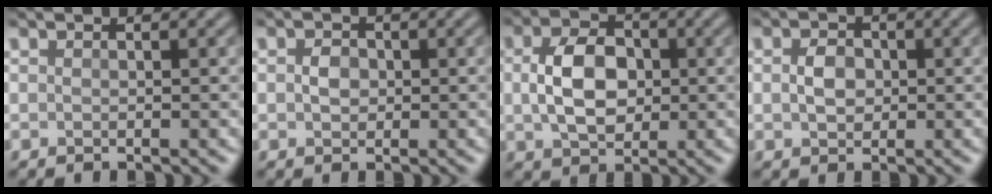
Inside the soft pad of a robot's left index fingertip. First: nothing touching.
{"total": 1.7, "force": [0.1, 1.3, 1.0], "torque": [-0.021, 0.001, -0.001]}
{"total": 5.7, "force": [0.3, 3.9, 4.1], "torque": [-0.084, 0.001, 0.004]}
{"total": 2.4, "force": [0.1, 1.8, 1.6], "torque": [-0.032, 0.002, 0.000]}